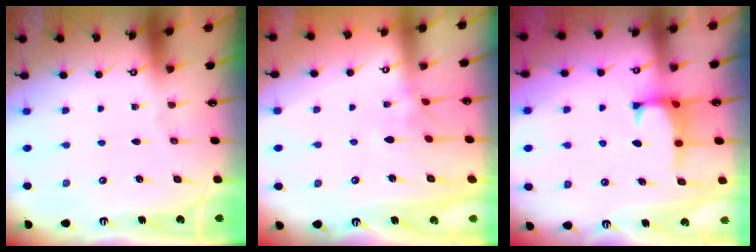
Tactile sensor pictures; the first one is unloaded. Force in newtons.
{"total": 2.8, "press": 2.7, "slide": 0.8}
{"total": 1.1, "press": 0.9, "slide": 0.6}